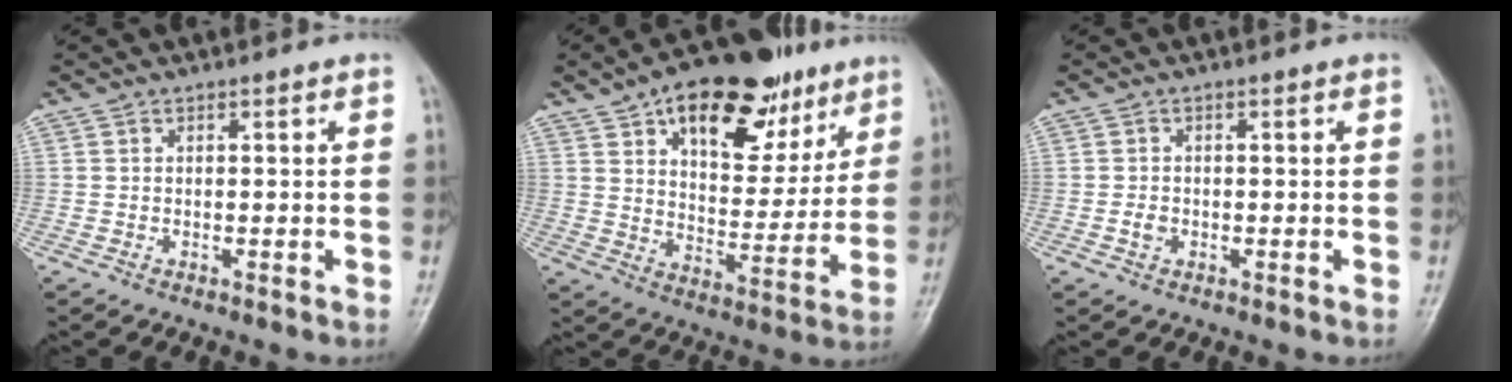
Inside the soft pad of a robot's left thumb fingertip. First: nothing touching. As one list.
[{"total": 22.5, "force": [12.4, 11.7, 14.6], "torque": [-0.169, -0.029, 0.193]}, {"total": 1.6, "force": [-0.4, 1.3, 0.9], "torque": [-0.012, 0.002, -0.008]}]